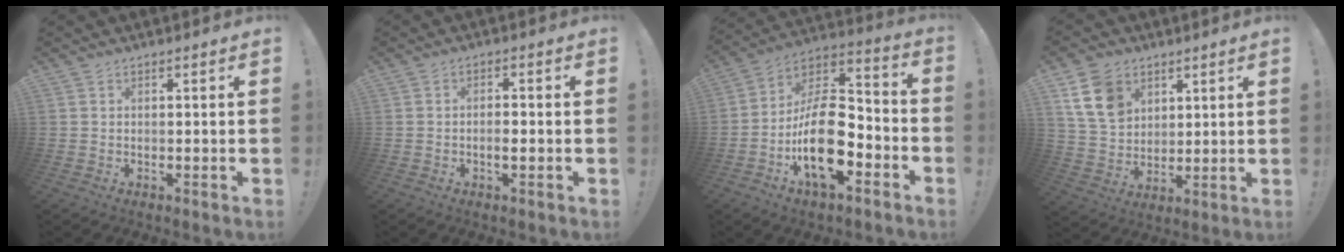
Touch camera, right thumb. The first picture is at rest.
{"total": 2.7, "force": [-1.1, 0.9, 2.4], "torque": [-0.036, 0.000, -0.019]}
{"total": 21.5, "force": [-6.7, 11.4, 16.9], "torque": [-0.301, 0.041, -0.104]}
{"total": 14.1, "force": [6.8, 10.3, 6.7], "torque": [-0.119, -0.016, 0.142]}